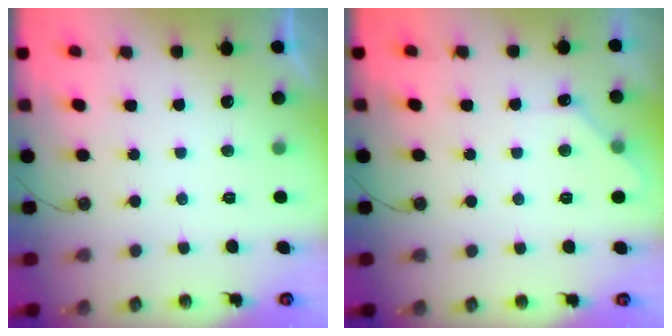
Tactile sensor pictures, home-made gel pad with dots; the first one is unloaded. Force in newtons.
{"total": 4.8, "press": 4.8, "slide": 0.6}